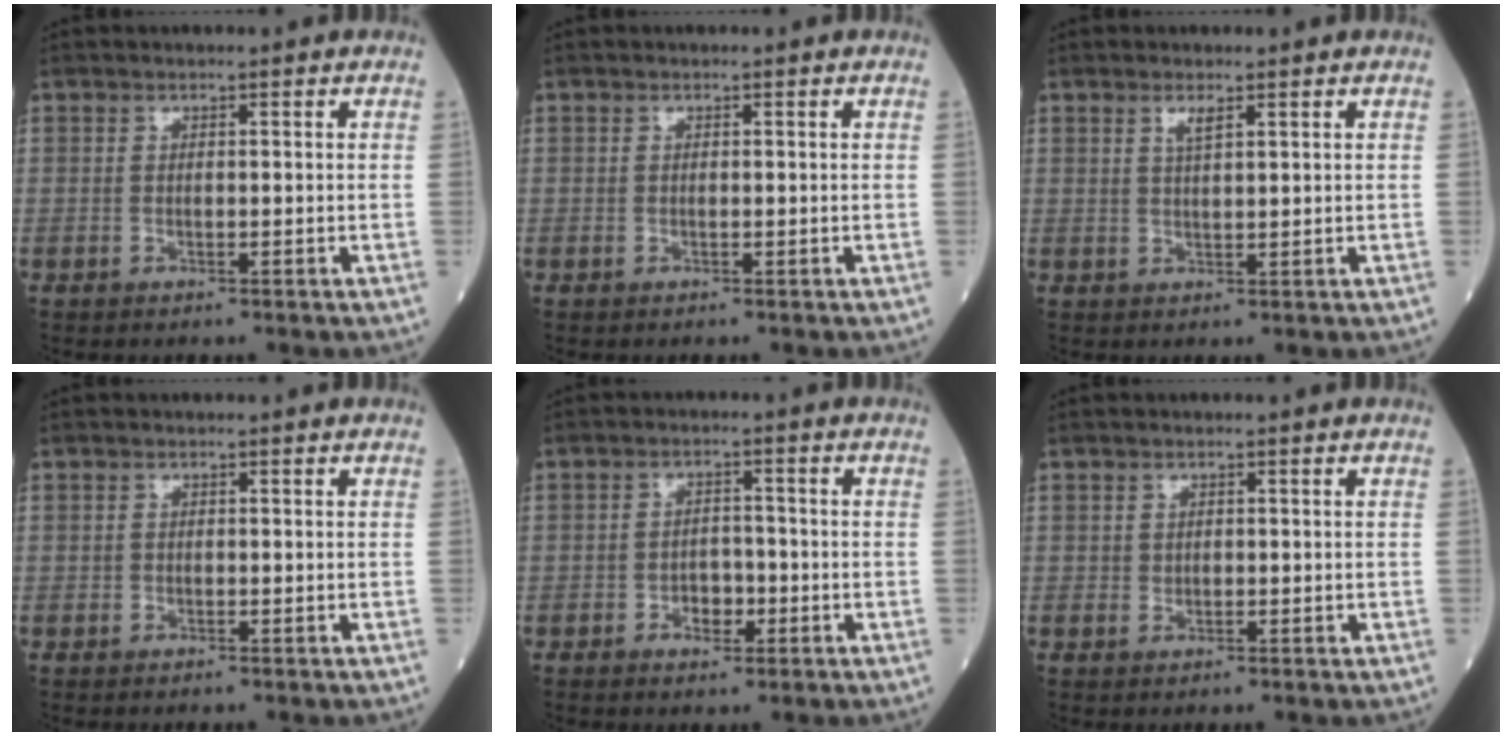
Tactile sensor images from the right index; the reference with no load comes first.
{"total": 0.0}
{"total": 1.6, "force": [1.0, 0.2, 1.2], "torque": [-0.029, 0.002, 0.023]}
{"total": 0.0}
{"total": 3.4, "force": [-1.5, 2.1, 2.2], "torque": [-0.031, 0.007, -0.021]}
{"total": 0.0}